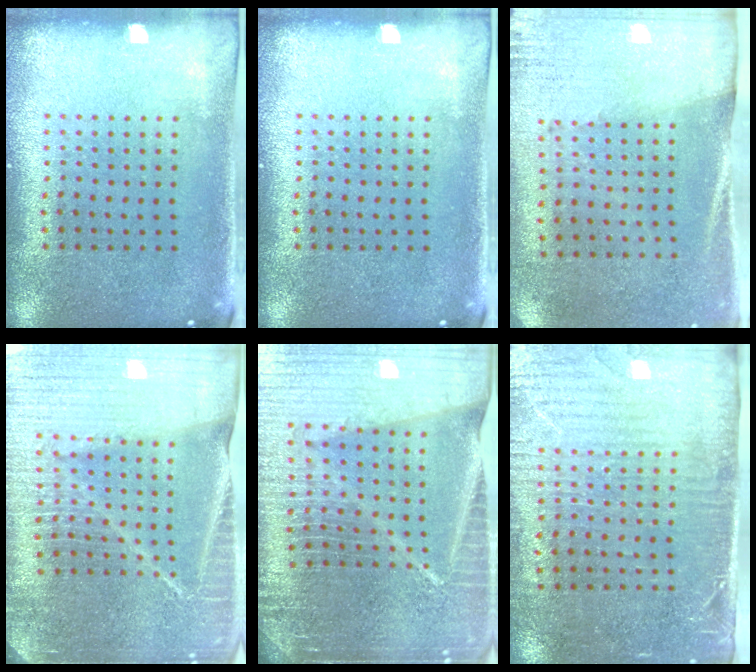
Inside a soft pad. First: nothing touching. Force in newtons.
{"total": 0.0}
{"total": 2.7, "press": 2.4, "slide": 1.3}
{"total": 5.5, "press": 4.9, "slide": 2.5}
{"total": 7.2, "press": 6.2, "slide": 3.8}
{"total": 3.4, "press": 2.9, "slide": 1.7}